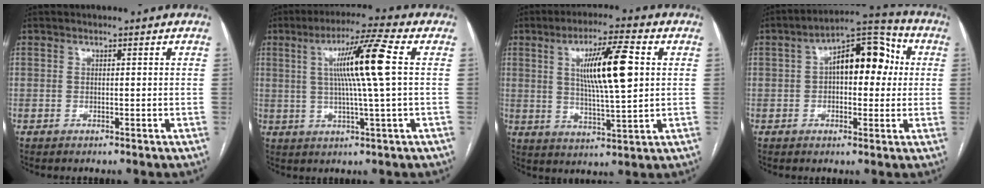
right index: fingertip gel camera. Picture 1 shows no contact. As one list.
[{"total": 10.7, "force": [1.9, -1.4, 10.5], "torque": [-0.182, 0.006, 0.034]}, {"total": 11.8, "force": [2.7, 1.3, 11.4], "torque": [-0.196, 0.003, 0.047]}, {"total": 11.4, "force": [1.7, 5.6, 9.8], "torque": [-0.148, 0.045, 0.023]}]